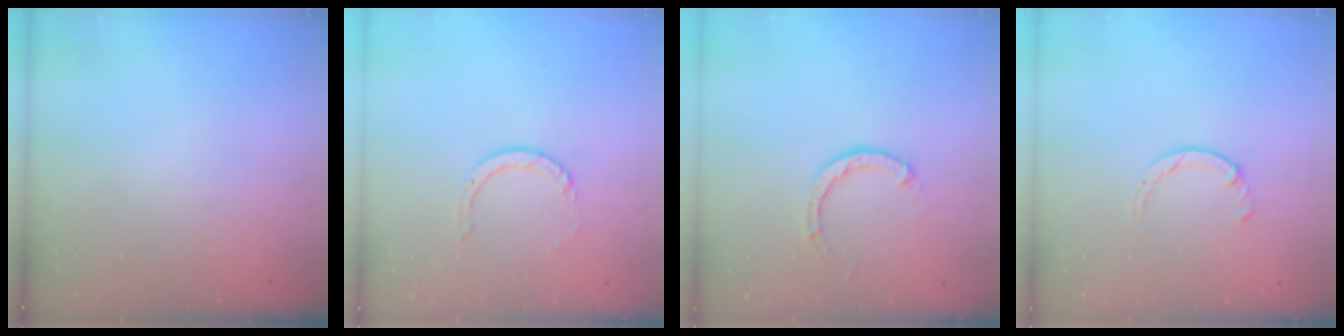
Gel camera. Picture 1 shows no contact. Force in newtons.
{"total": 4.1, "press": 4.1, "slide": 0.4}
{"total": 3.0, "press": 3.0, "slide": 0.3}
{"total": 1.7, "press": 1.7, "slide": 0.3}